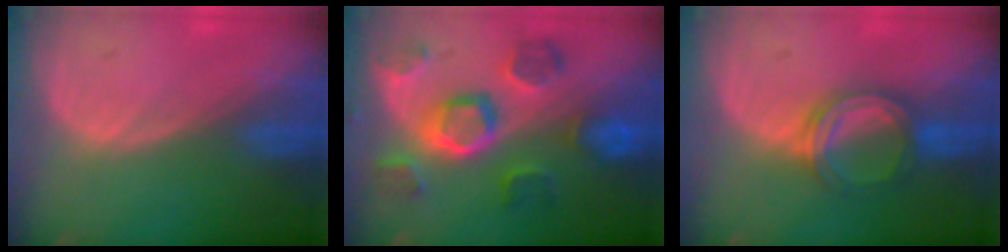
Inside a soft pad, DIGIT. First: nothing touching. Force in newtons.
{"total": 9.7, "press": 9.2, "slide": 3.1}
{"total": 5.4, "press": 5.3, "slide": 0.8}